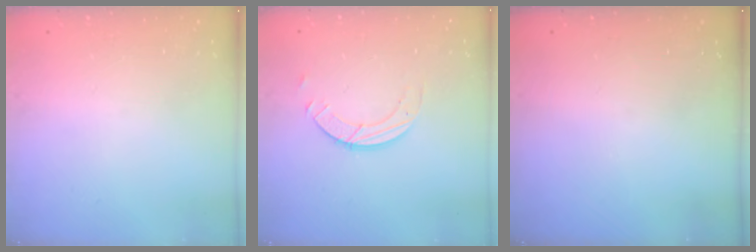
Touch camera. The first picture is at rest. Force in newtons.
{"total": 3.2, "press": 3.2, "slide": 0.3}
{"total": 0.0}